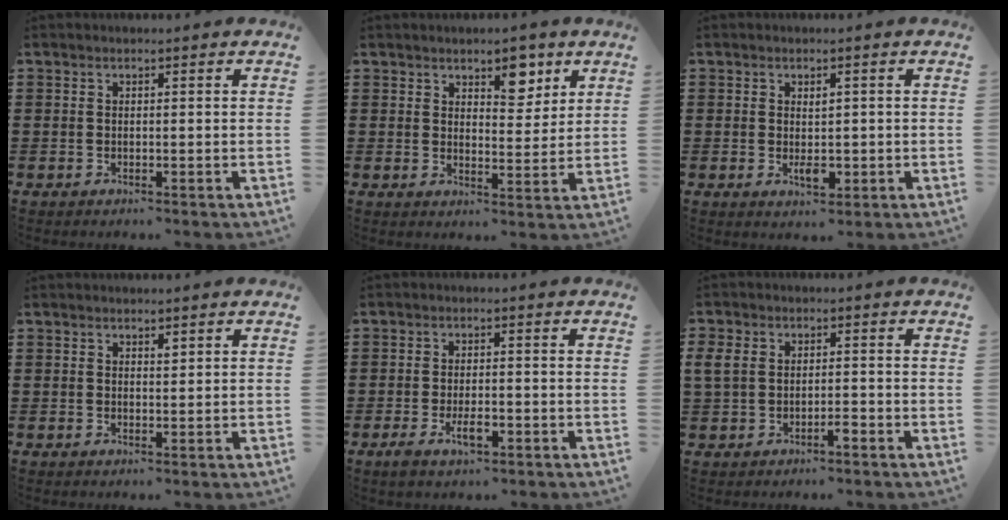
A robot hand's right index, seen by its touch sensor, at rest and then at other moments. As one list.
[{"total": 5.9, "force": [4.1, 3.0, 2.9], "torque": [-0.038, -0.006, 0.068]}, {"total": 2.6, "force": [-0.3, 1.5, 2.1], "torque": [-0.033, -0.002, -0.006]}, {"total": 1.0, "force": [0.8, 0.4, 0.3], "torque": [0.001, -0.003, 0.014]}, {"total": 4.0, "force": [-1.8, 1.5, 3.3], "torque": [-0.060, 0.003, -0.032]}, {"total": 3.0, "force": [-0.8, 1.9, 2.3], "torque": [-0.060, 0.000, -0.019]}]